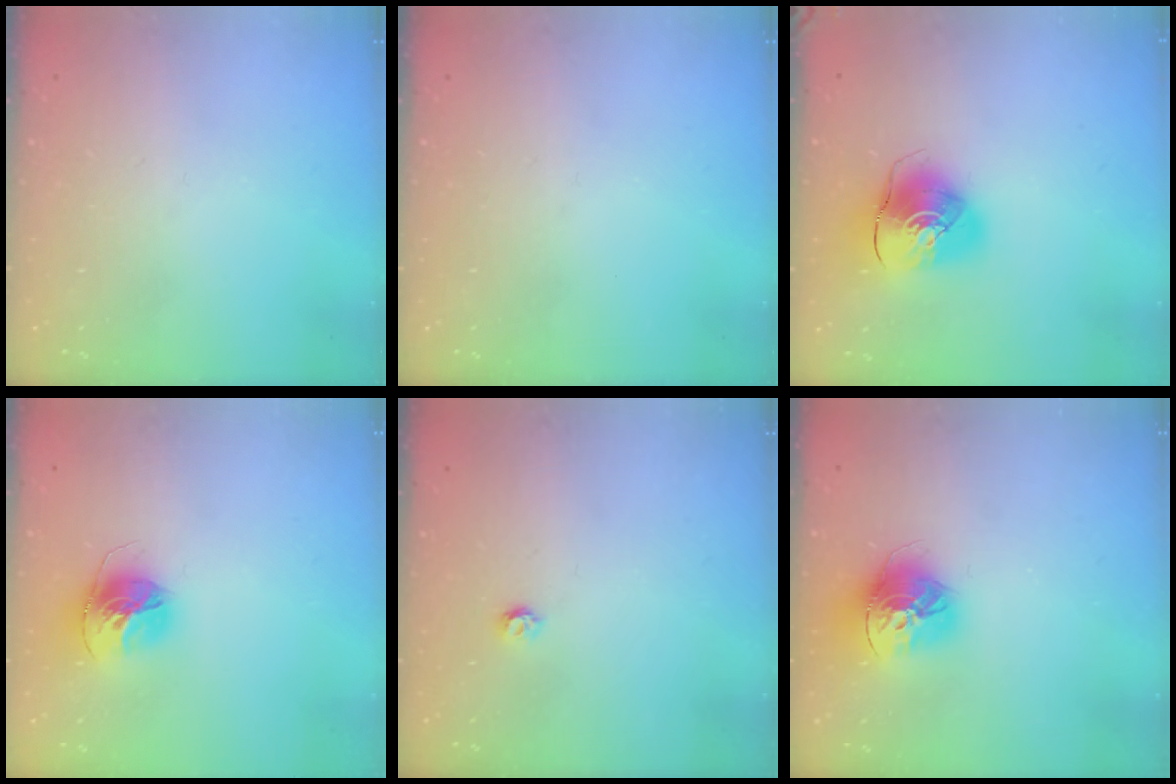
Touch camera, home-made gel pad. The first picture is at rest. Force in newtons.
{"total": 0.0}
{"total": 10.8, "press": 10.7, "slide": 1.5}
{"total": 14.3, "press": 14.3, "slide": 1.5}
{"total": 3.2, "press": 3.2, "slide": 0.3}
{"total": 15.9, "press": 15.9, "slide": 1.5}